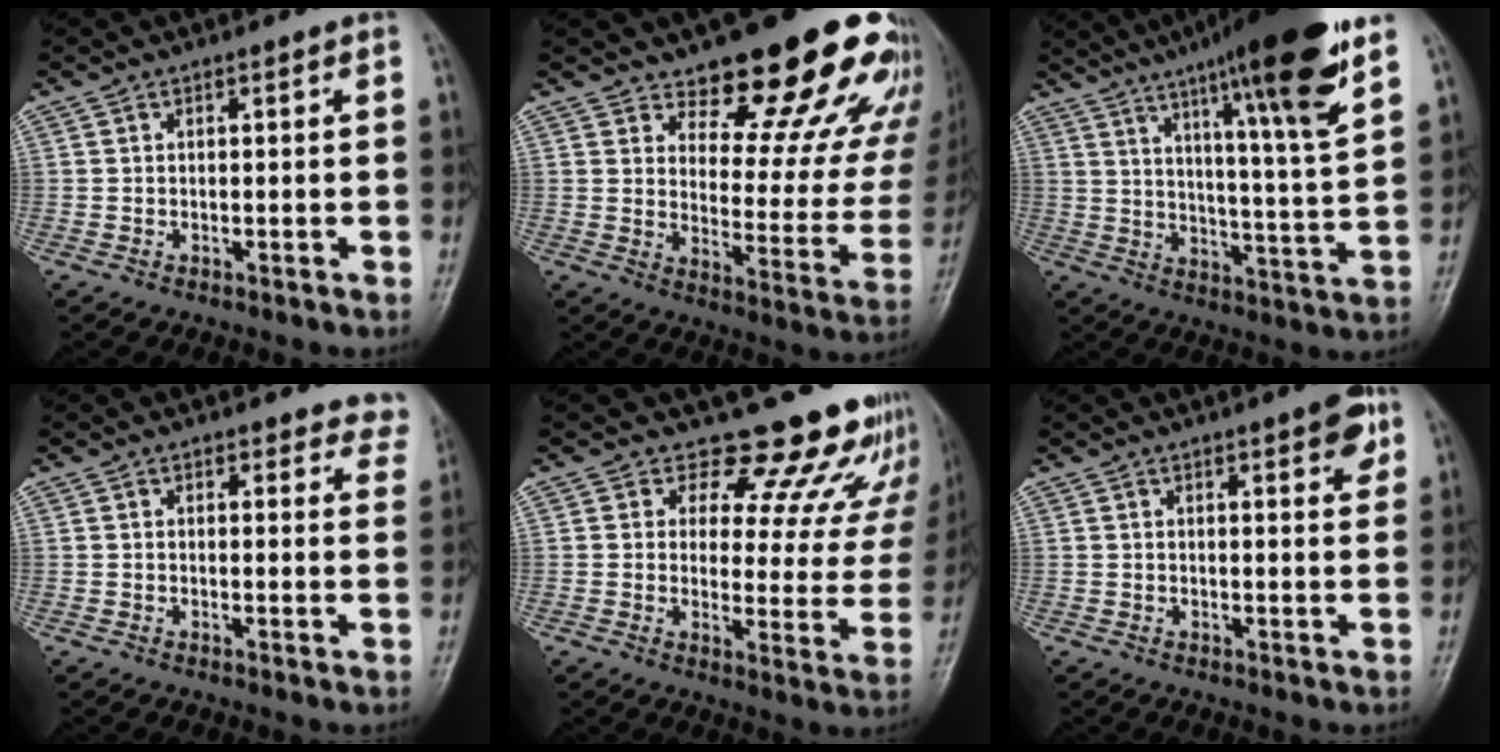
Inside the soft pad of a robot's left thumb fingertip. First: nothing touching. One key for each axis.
{"total": 20.5, "fx": 16.2, "fy": 6.9, "fz": 10.4, "tx": -0.084, "ty": -0.120, "tz": 0.210}
{"total": 20.7, "fx": 12.7, "fy": 1.7, "fz": 16.3, "tx": -0.228, "ty": -0.053, "tz": 0.191}
{"total": 7.2, "fx": 6.6, "fy": 2.7, "fz": 0.9, "tx": 0.046, "ty": -0.026, "tz": 0.047}
{"total": 16.9, "fx": 15.3, "fy": 6.3, "fz": 3.6, "tx": 0.016, "ty": -0.126, "tz": 0.161}
{"total": 4.9, "fx": 2.8, "fy": 1.4, "fz": 3.8, "tx": -0.038, "ty": -0.010, "tz": 0.030}